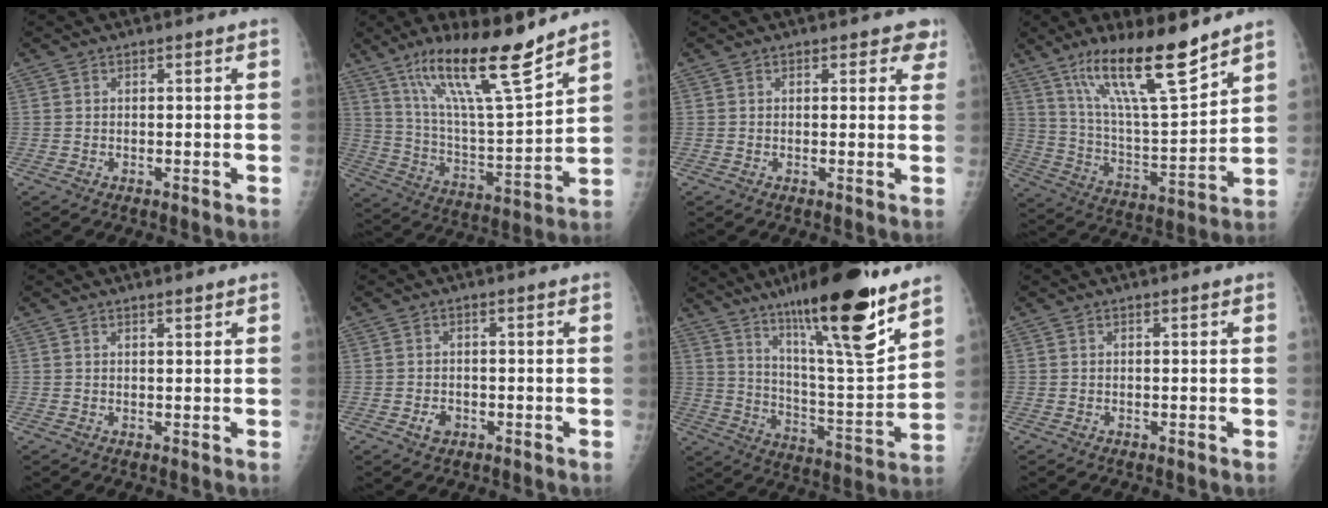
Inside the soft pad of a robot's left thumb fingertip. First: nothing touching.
{"total": 18.3, "force": [12.9, 2.4, 12.8], "torque": [-0.204, -0.076, 0.234]}
{"total": 2.9, "force": [1.8, 1.8, 1.4], "torque": [0.016, -0.005, 0.013]}
{"total": 18.0, "force": [12.6, 3.3, 12.4], "torque": [-0.194, -0.075, 0.231]}
{"total": 0.9, "force": [0.7, 0.1, 0.5], "torque": [-0.006, -0.005, 0.013]}
{"total": 2.2, "force": [-1.0, 1.6, 1.1], "torque": [-0.009, 0.005, -0.013]}
{"total": 23.3, "force": [15.4, 3.6, 17.1], "torque": [-0.254, -0.074, 0.257]}
{"total": 0.0}